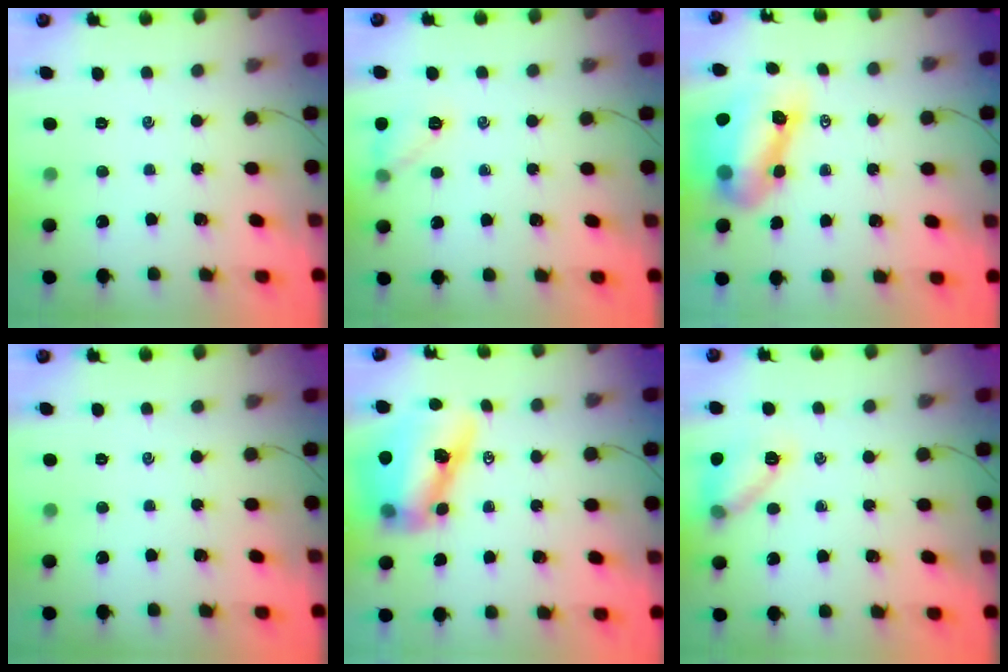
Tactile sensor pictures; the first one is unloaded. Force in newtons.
{"total": 7.5, "press": 7.4, "slide": 1.2}
{"total": 12.8, "press": 12.2, "slide": 3.7}
{"total": 0.0}
{"total": 14.3, "press": 13.8, "slide": 4.0}
{"total": 11.7, "press": 11.6, "slide": 1.5}